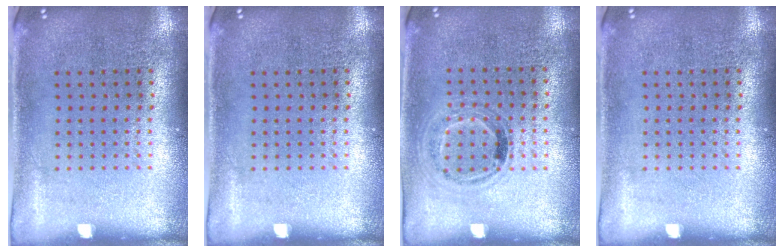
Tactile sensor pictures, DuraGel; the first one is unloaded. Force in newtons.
{"total": 0.0}
{"total": 0.9, "press": 0.7, "slide": 0.5}
{"total": 0.0}